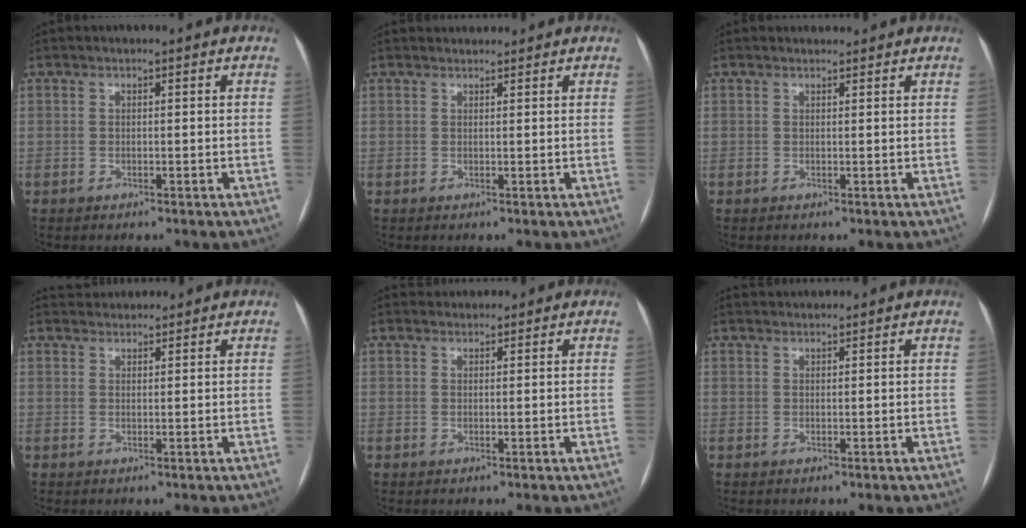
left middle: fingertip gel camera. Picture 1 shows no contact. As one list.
[{"total": 2.1, "force": [2.1, 0.3, 0.0], "torque": [-0.005, 0.021, 0.034]}, {"total": 1.3, "force": [1.3, 0.3, 0.0], "torque": [-0.008, 0.012, 0.022]}, {"total": 2.9, "force": [2.9, 0.6, -0.1], "torque": [-0.001, 0.027, 0.051]}, {"total": 1.4, "force": [1.4, 0.3, -0.4], "torque": [-0.001, 0.014, 0.025]}, {"total": 1.9, "force": [1.9, 0.0, -0.1], "torque": [-0.001, 0.022, 0.038]}]